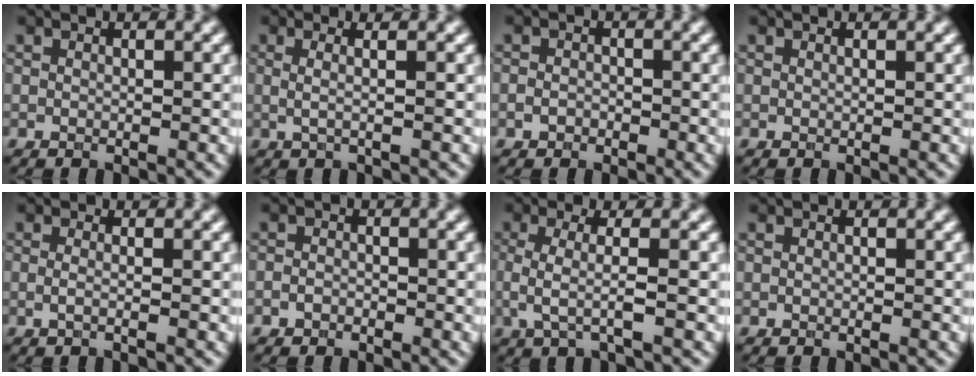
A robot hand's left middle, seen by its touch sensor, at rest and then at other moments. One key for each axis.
{"total": 2.7, "fx": 0.6, "fy": 1.1, "fz": 2.3, "tx": -0.028, "ty": -0.003, "tz": -0.020}
{"total": 1.2, "fx": -0.6, "fy": 0.9, "fz": 0.5, "tx": -0.008, "ty": -0.001, "tz": -0.013}
{"total": 0.5, "fx": 0.3, "fy": 0.2, "fz": 0.4, "tx": -0.004, "ty": 0.001, "tz": -0.001}
{"total": 1.6, "fx": -0.1, "fy": 0.6, "fz": 1.4, "tx": -0.020, "ty": -0.011, "tz": -0.016}
{"total": 1.0, "fx": -0.6, "fy": 0.7, "fz": 0.4, "tx": -0.006, "ty": -0.001, "tz": -0.014}
{"total": 3.1, "fx": -0.3, "fy": 0.8, "fz": 3.0, "tx": -0.059, "ty": -0.007, "tz": -0.008}
{"total": 0.0}